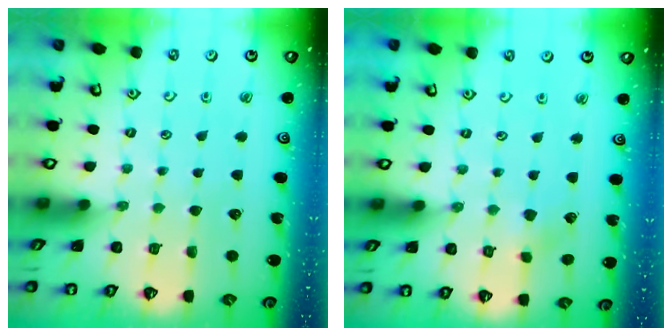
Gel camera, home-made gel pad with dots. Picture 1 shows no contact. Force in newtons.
{"total": 2.3, "press": 2.3, "slide": 0.1}